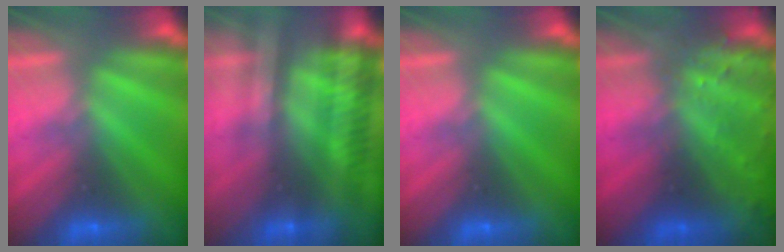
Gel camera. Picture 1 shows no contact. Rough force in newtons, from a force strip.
{"total": 2.3}
{"total": 0.0}
{"total": 7.9}